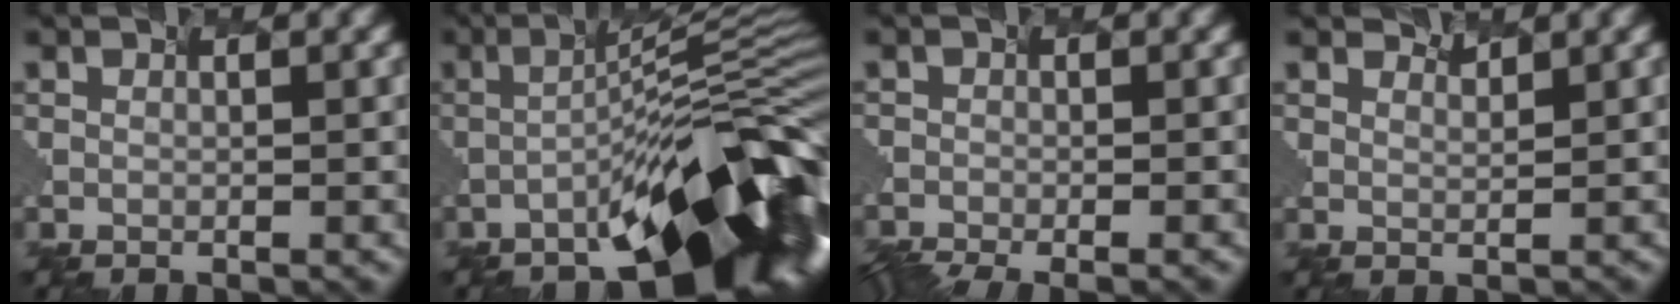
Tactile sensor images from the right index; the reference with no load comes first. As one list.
[{"total": 14.5, "force": [-6.8, 3.6, 12.3], "torque": [-0.166, 0.017, -0.105]}, {"total": 8.3, "force": [-6.5, 2.8, 4.4], "torque": [-0.055, -0.013, -0.062]}, {"total": 1.3, "force": [1.1, -0.2, -0.6], "torque": [0.003, -0.001, 0.031]}]